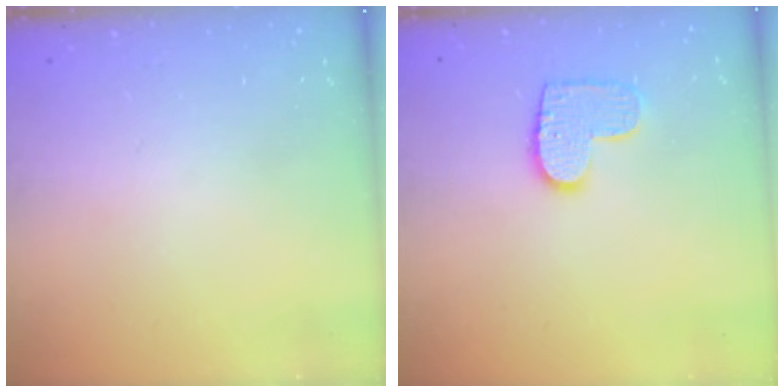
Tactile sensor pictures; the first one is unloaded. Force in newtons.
{"total": 9.7, "press": 9.7, "slide": 0.3}